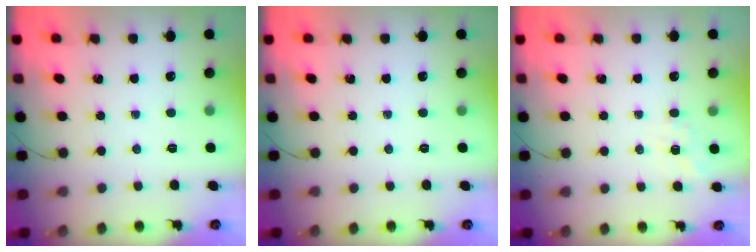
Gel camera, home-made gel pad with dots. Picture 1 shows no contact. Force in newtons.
{"total": 0.0}
{"total": 3.3, "press": 2.6, "slide": 1.9}